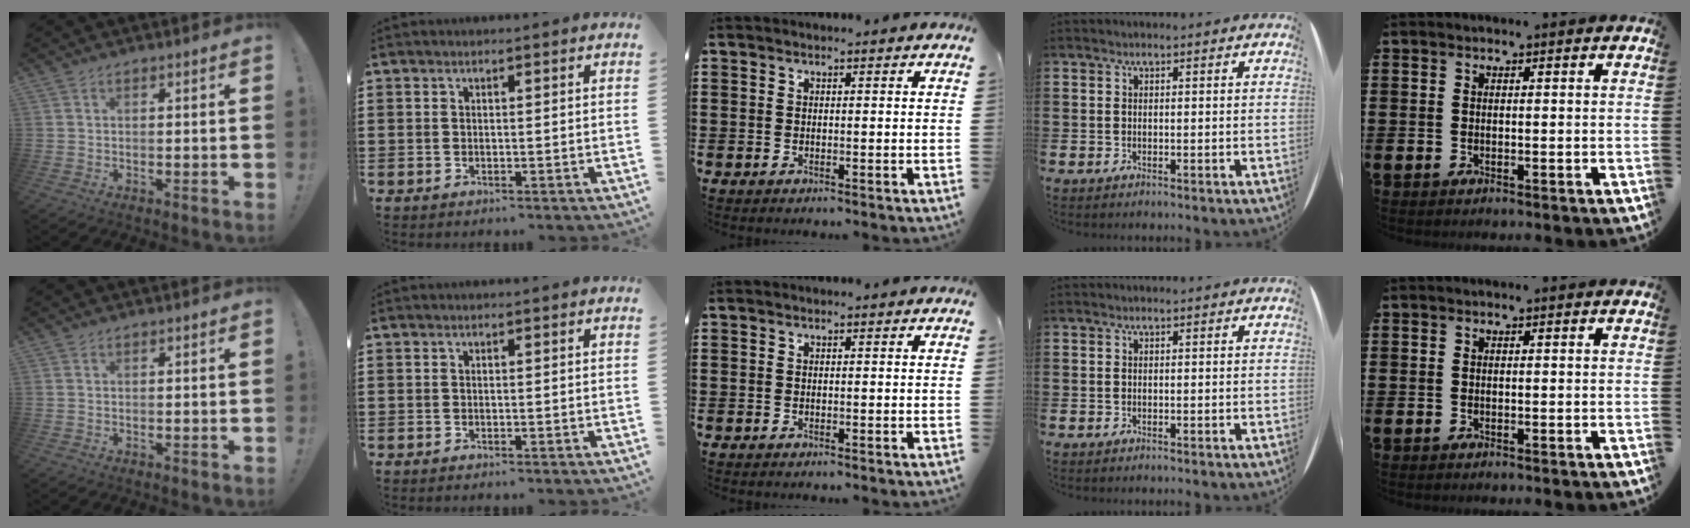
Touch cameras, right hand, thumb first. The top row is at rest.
{}